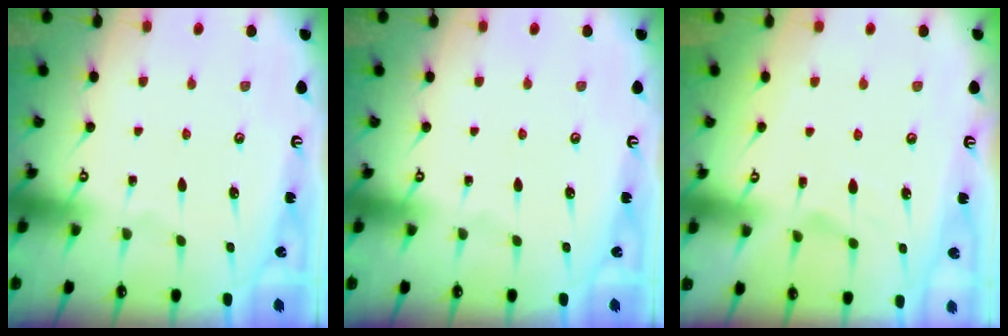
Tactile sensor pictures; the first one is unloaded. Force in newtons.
{"total": 0.0}
{"total": 1.7, "press": 1.2, "slide": 1.2}